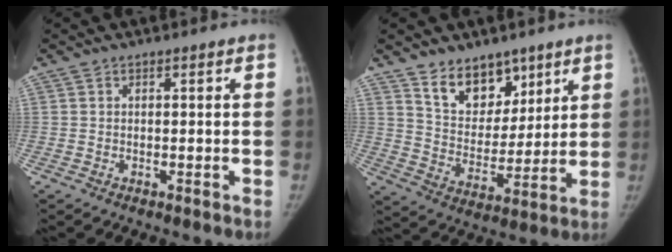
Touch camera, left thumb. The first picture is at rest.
{"total": 11.7, "force": [8.1, 7.0, 4.8], "torque": [-0.033, -0.059, 0.148]}